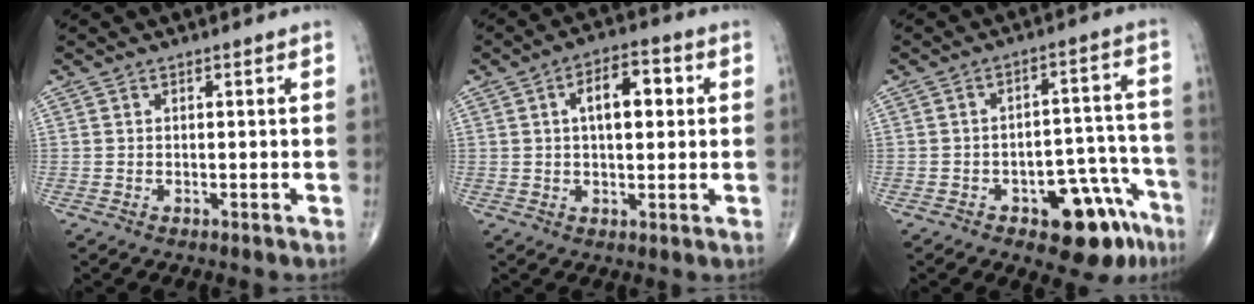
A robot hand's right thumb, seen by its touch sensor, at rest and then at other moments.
{"total": 8.8, "force": [1.8, 4.4, 7.4], "torque": [-0.098, 0.013, 0.024]}
{"total": 12.9, "force": [-7.3, 6.2, 8.6], "torque": [-0.064, 0.062, -0.090]}